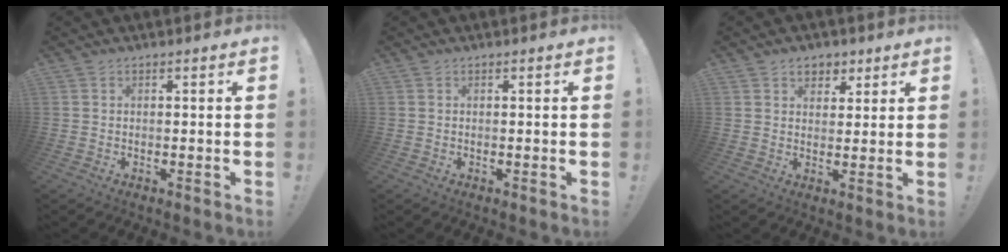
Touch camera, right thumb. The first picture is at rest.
{"total": 0.0}
{"total": 5.4, "force": [3.1, 4.2, 1.5], "torque": [-0.006, -0.016, 0.055]}